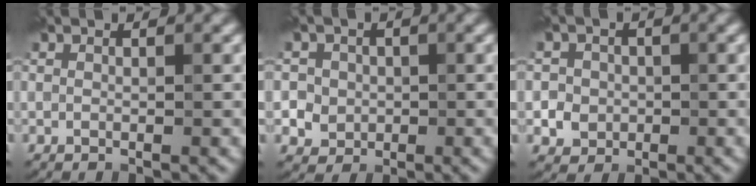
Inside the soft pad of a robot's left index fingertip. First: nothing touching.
{"total": 4.9, "force": [0.5, 4.6, 1.5], "torque": [-0.018, 0.026, -0.005]}
{"total": 3.5, "force": [-0.4, 3.4, 0.9], "torque": [0.006, 0.009, -0.016]}